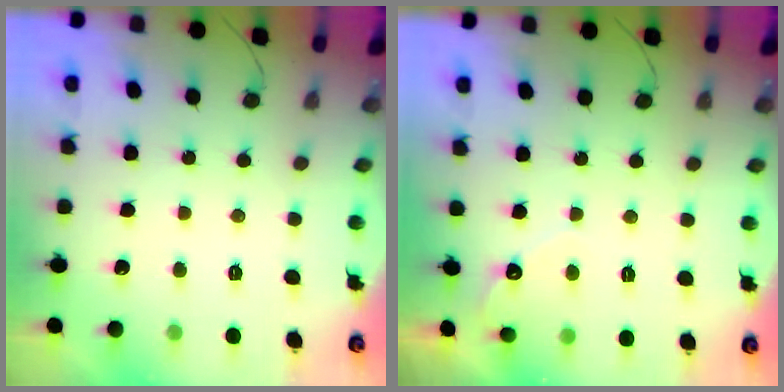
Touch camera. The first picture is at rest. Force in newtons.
{"total": 3.5, "press": 3.5, "slide": 0.2}